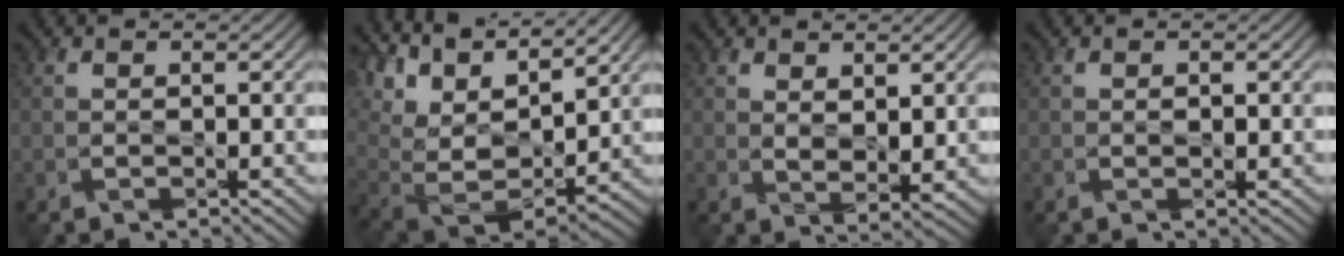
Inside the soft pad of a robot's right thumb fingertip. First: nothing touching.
{"total": 13.8, "force": [8.2, 6.5, 9.0], "torque": [-0.216, 0.026, 0.149]}
{"total": 2.9, "force": [1.8, 1.2, 1.9], "torque": [-0.041, -0.013, 0.037]}
{"total": 0.6, "force": [0.1, 0.3, 0.5], "torque": [-0.007, -0.004, 0.003]}